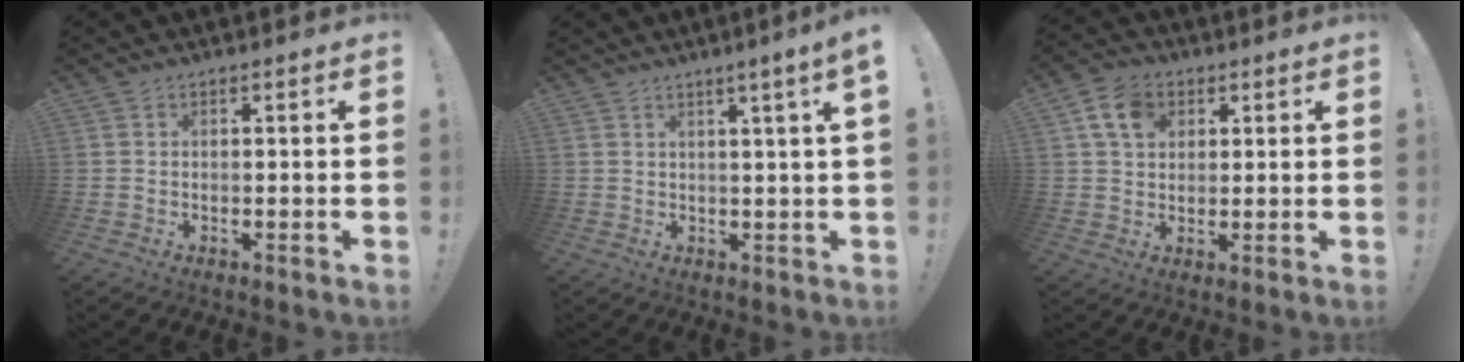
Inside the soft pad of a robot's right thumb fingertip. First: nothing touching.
{"total": 3.9, "force": [1.9, -0.8, 3.3], "torque": [-0.044, -0.011, 0.026]}
{"total": 8.9, "force": [3.6, 6.6, 4.8], "torque": [-0.085, 0.002, 0.072]}